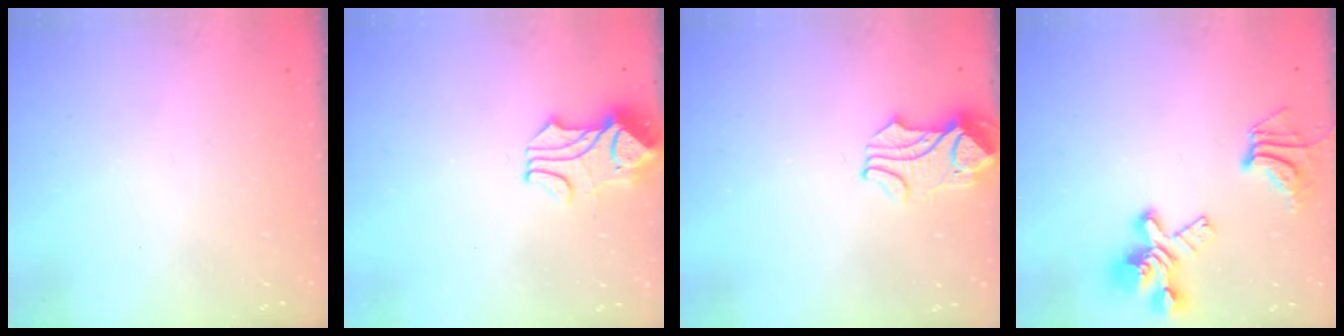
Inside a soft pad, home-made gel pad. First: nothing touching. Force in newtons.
{"total": 1.8, "press": 1.3, "slide": 1.1}
{"total": 2.9, "press": 2.9, "slide": 0.6}
{"total": 8.8, "press": 8.5, "slide": 2.3}